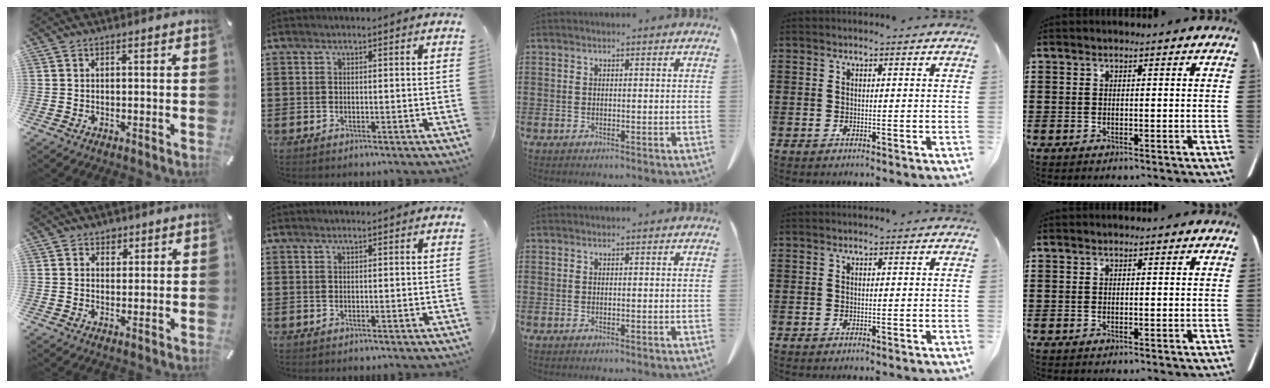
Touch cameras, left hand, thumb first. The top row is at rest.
{"thumb": {"total": 2.4, "force": [1.3, 1.9, 0.4], "torque": [0.005, -0.003, 0.021]}}